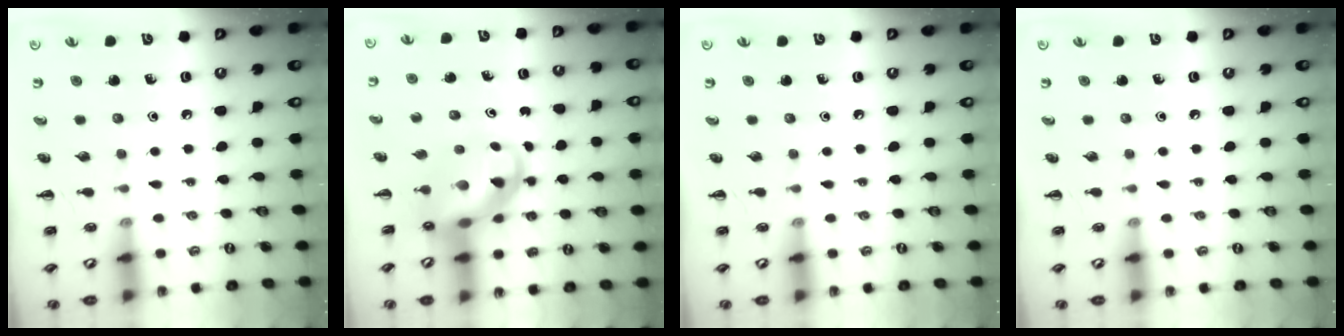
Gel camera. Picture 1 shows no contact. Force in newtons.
{"total": 8.6, "press": 8.3, "slide": 2.3}
{"total": 0.0}
{"total": 0.0}